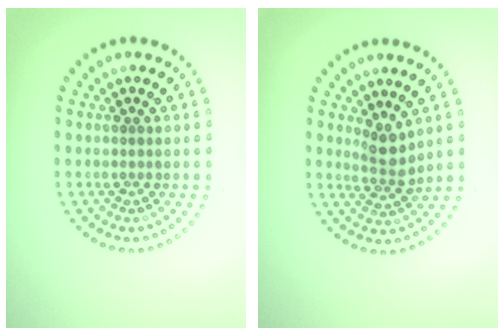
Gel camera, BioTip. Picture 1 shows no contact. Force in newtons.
{"total": 2.3, "press": 1.8, "slide": 1.4}